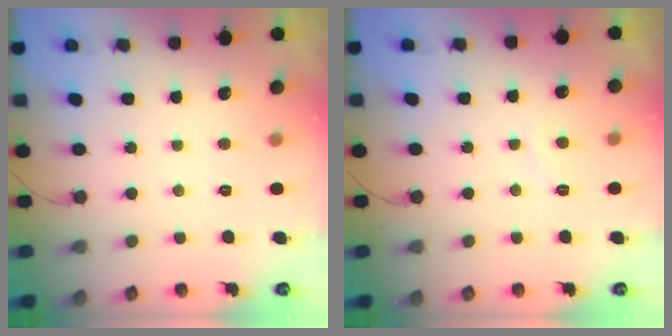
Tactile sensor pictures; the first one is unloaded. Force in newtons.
{"total": 1.2, "press": 1.2, "slide": 0.3}